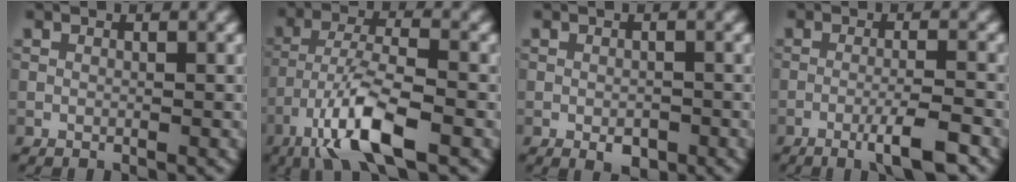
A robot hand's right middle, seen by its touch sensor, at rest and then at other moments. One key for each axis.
{"total": 8.2, "fx": -4.7, "fy": 2.0, "fz": 6.4, "tx": -0.121, "ty": 0.003, "tz": -0.095}
{"total": 1.7, "fx": -0.8, "fy": 1.0, "fz": 1.2, "tx": -0.020, "ty": -0.002, "tz": -0.011}
{"total": 4.2, "fx": -2.3, "fy": 0.4, "fz": 3.5, "tx": -0.056, "ty": 0.006, "tz": -0.048}